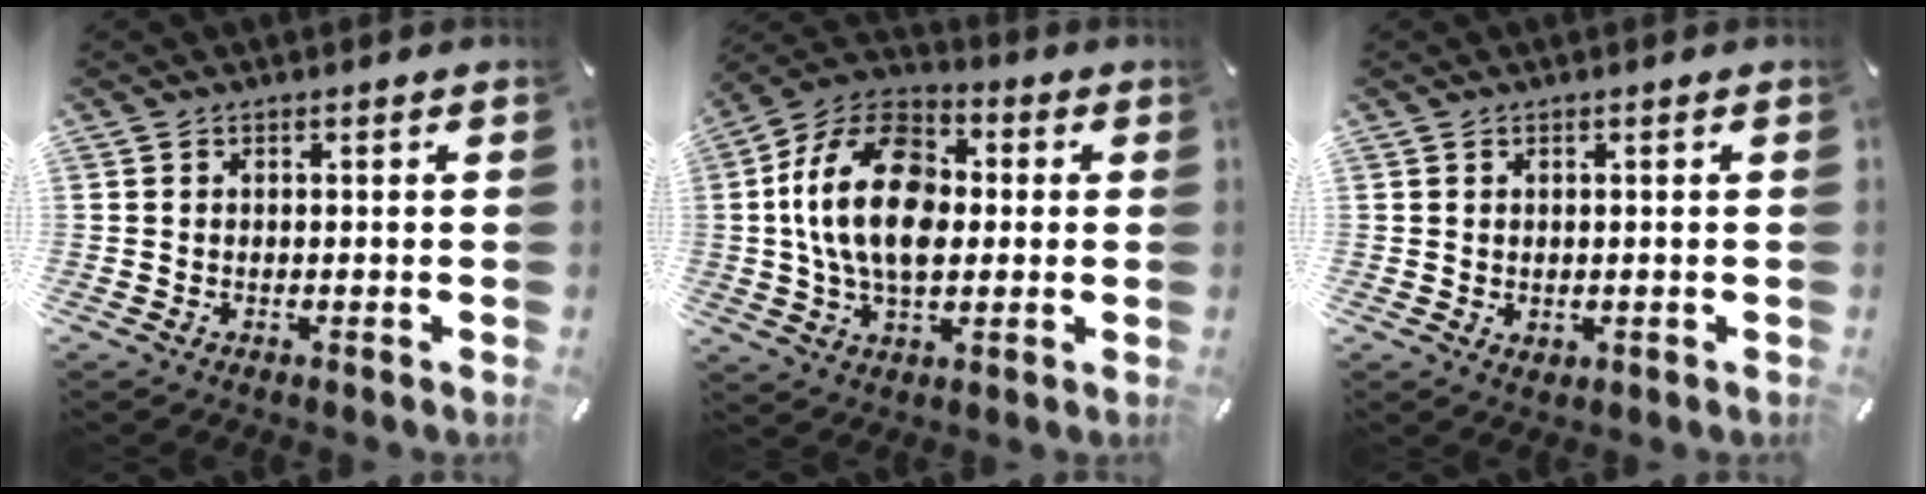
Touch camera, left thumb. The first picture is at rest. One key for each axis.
{"total": 18.0, "fx": 0.7, "fy": 12.4, "fz": 13.1, "tx": -0.265, "ty": 0.008, "tz": 0.006}
{"total": 1.1, "fx": 0.4, "fy": 0.9, "fz": 0.4, "tx": -0.001, "ty": 0.000, "tz": 0.005}